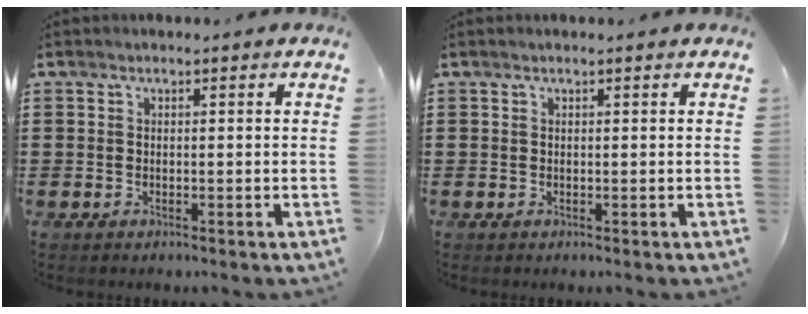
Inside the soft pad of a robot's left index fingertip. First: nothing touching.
{"total": 0.0}